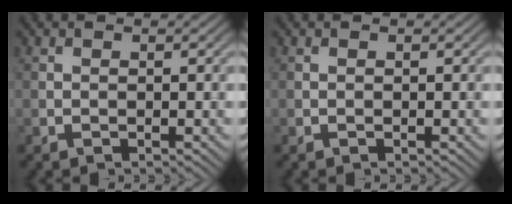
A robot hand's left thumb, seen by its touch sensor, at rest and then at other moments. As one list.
[{"total": 0.0}]